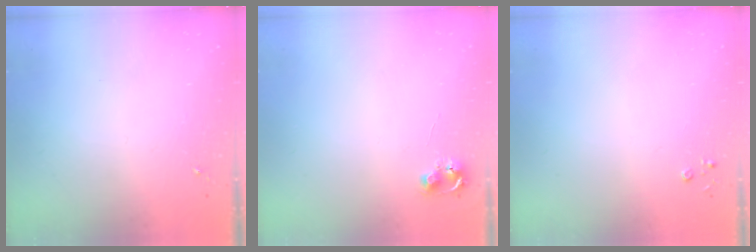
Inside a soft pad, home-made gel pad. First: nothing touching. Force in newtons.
{"total": 5.3, "press": 5.3, "slide": 0.5}
{"total": 2.2, "press": 2.2, "slide": 0.3}